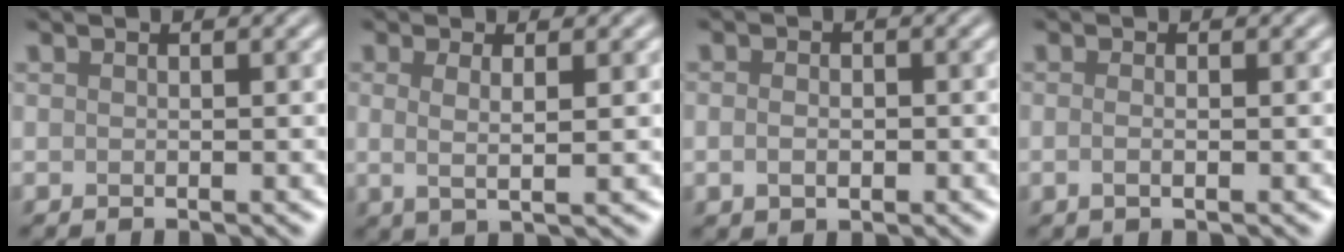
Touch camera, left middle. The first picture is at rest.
{"total": 2.3, "force": [0.4, 0.6, 2.2], "torque": [-0.040, -0.003, 0.007]}
{"total": 1.8, "force": [-0.3, 1.3, 1.3], "torque": [-0.019, -0.002, -0.004]}
{"total": 1.0, "force": [-0.2, 0.3, 1.0], "torque": [-0.019, -0.004, -0.006]}